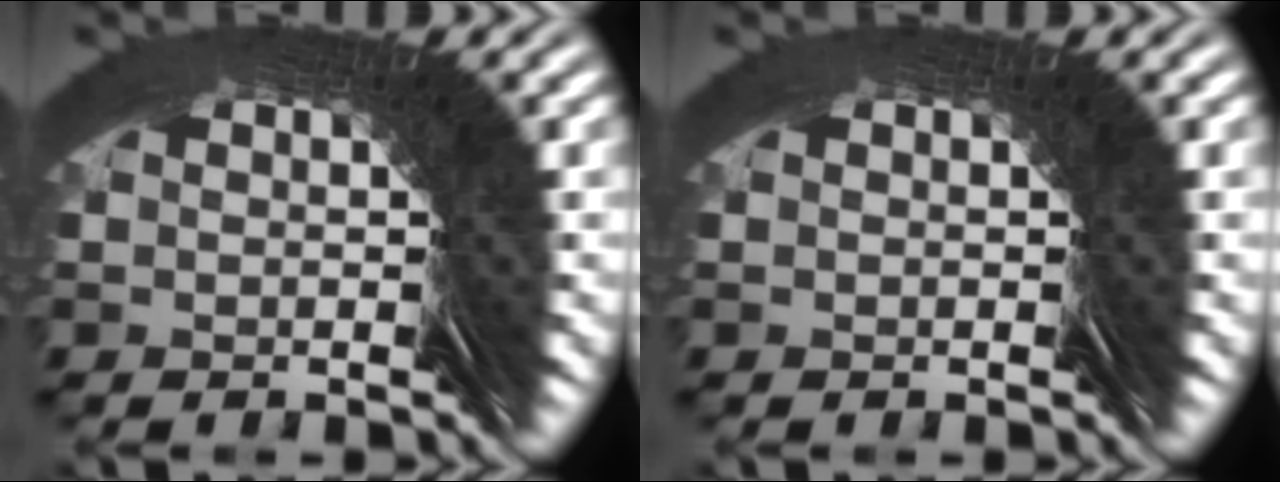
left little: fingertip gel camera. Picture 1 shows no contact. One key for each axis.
{"total": 0.0}